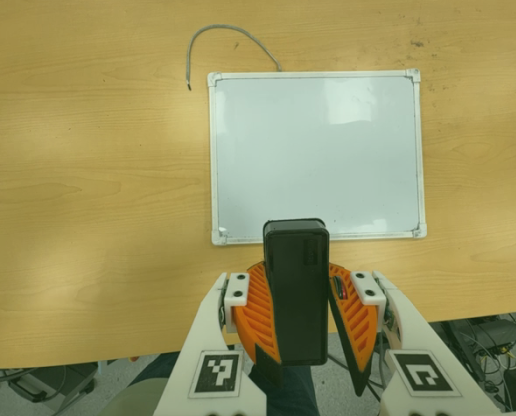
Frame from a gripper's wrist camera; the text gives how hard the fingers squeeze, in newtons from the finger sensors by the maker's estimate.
{"total": 10.6, "left": 10.8, "right": 10.5}